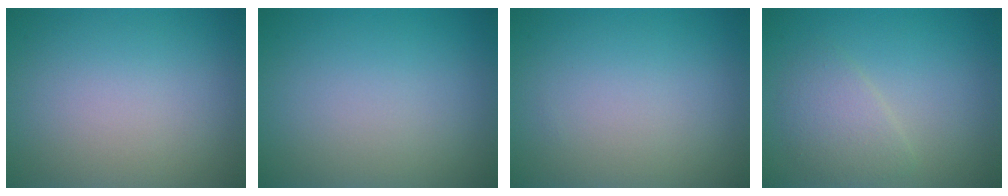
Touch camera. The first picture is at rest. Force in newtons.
{"total": 0.0}
{"total": 0.0}
{"total": 2.5, "press": 2.5, "slide": 0.1}